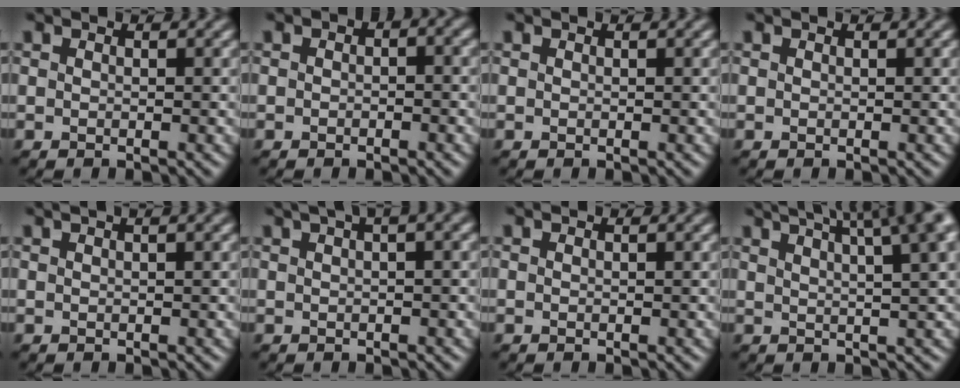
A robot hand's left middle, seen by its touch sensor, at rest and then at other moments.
{"total": 2.6, "force": [0.8, 1.3, 2.1], "torque": [-0.023, 0.020, 0.003]}
{"total": 0.0}
{"total": 0.0}
{"total": 3.8, "force": [2.4, 1.5, 2.4], "torque": [-0.016, 0.031, 0.018]}
{"total": 8.1, "force": [4.7, 3.3, 5.6], "torque": [-0.037, 0.054, 0.044]}
{"total": 0.0}
{"total": 11.9, "force": [7.8, 3.7, 8.2], "torque": [-0.100, 0.055, 0.088]}